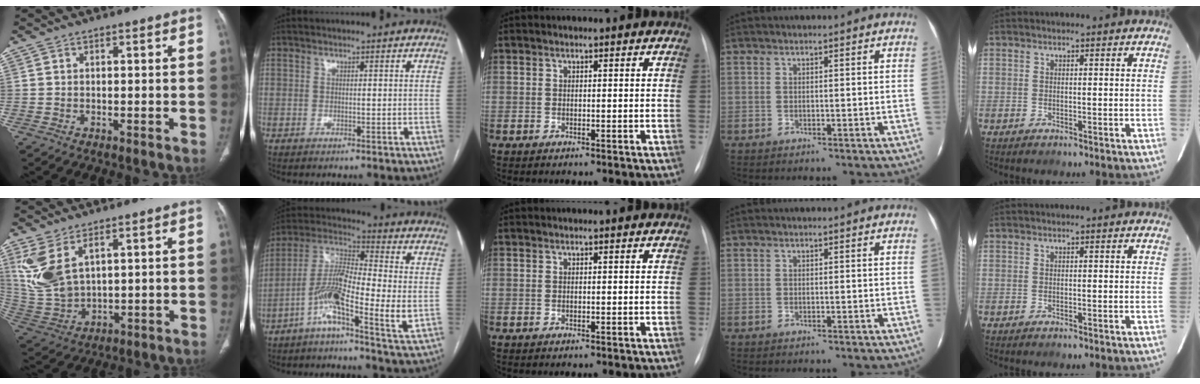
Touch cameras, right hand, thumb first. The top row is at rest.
{"thumb": {"total": 11.5, "force": [4.5, 6.5, 8.3], "torque": [-0.185, -0.012, 0.112]}, "index": {"total": 12.3, "force": [-3.4, 1.8, 11.6], "torque": [-0.230, 0.010, -0.075]}}